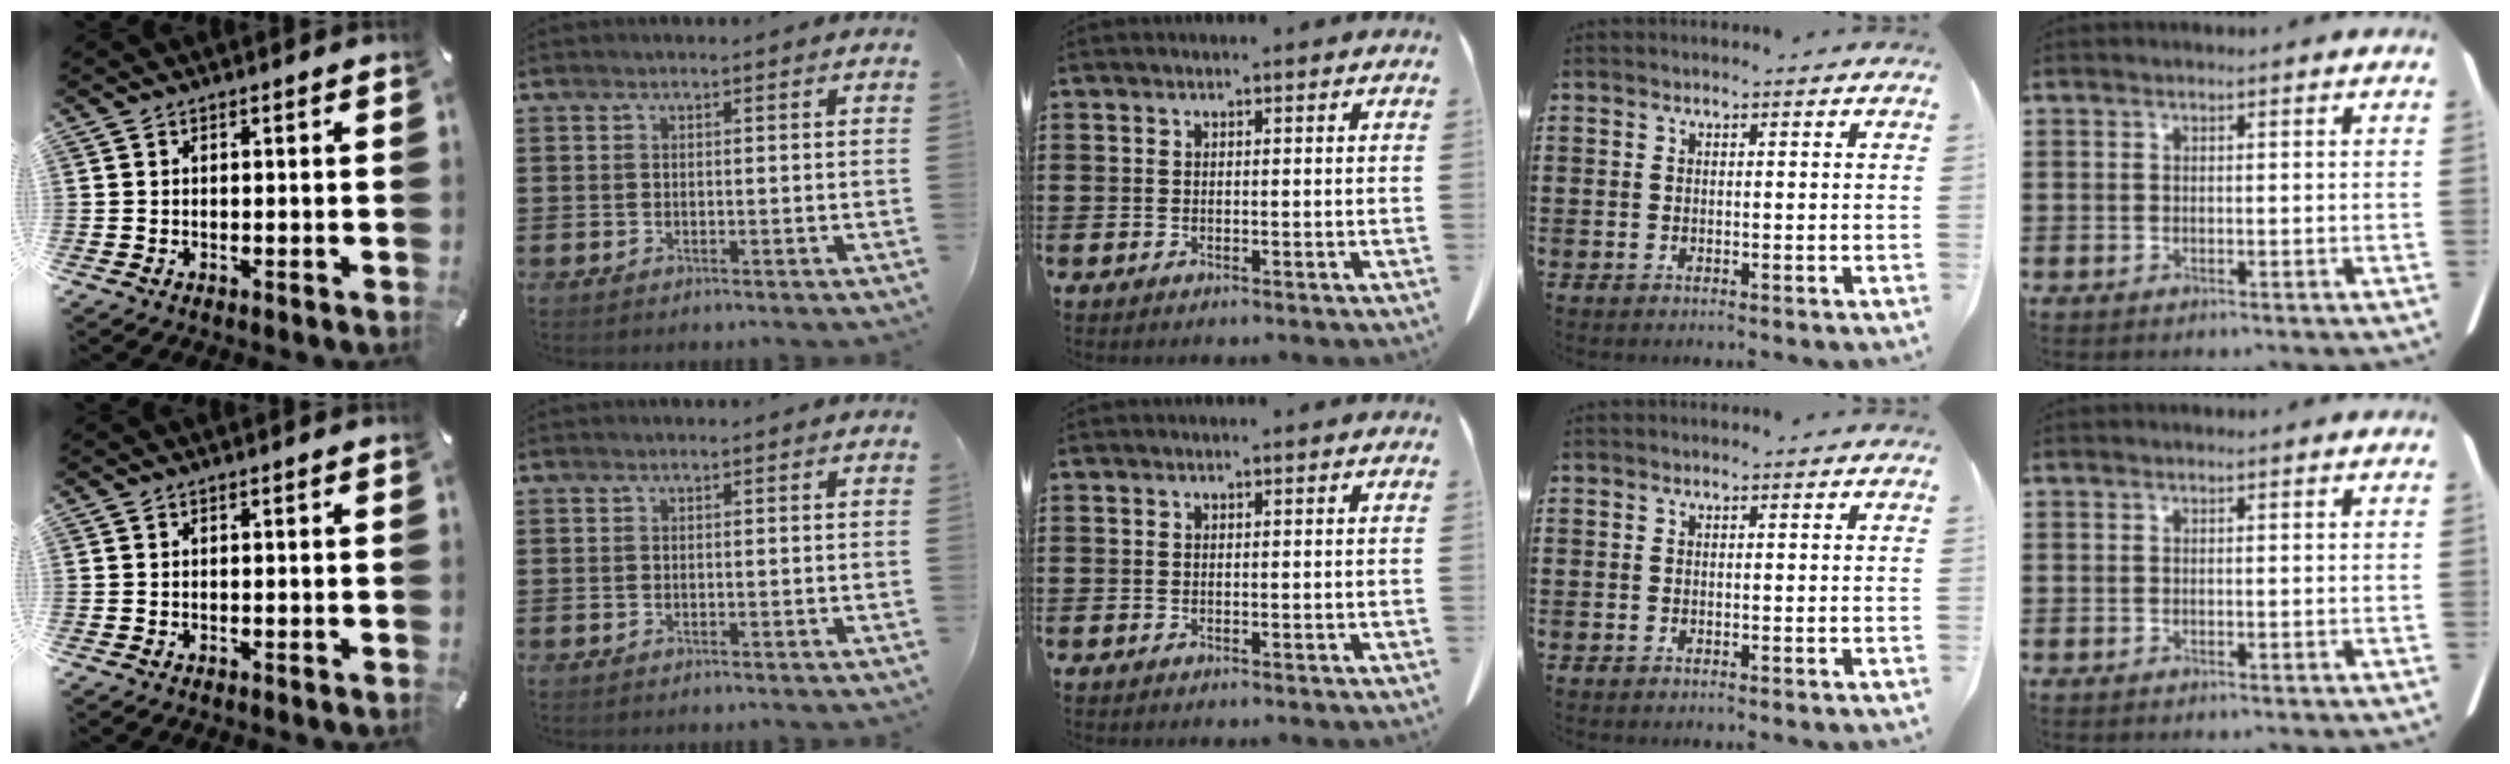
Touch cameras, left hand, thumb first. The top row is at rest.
{}